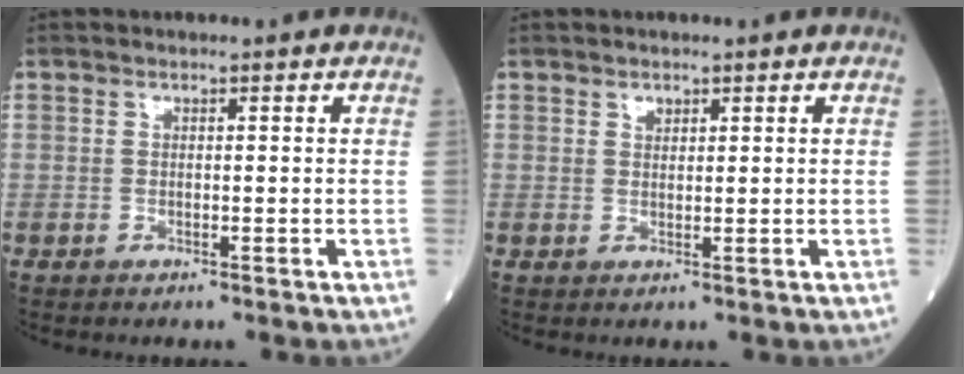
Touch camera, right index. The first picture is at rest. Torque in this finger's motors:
{"motor_torque": [-0.03, 0.03, 0.00, 0.01]}